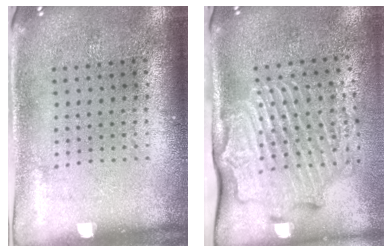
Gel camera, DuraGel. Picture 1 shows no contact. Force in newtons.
{"total": 2.9, "press": 2.3, "slide": 1.8}